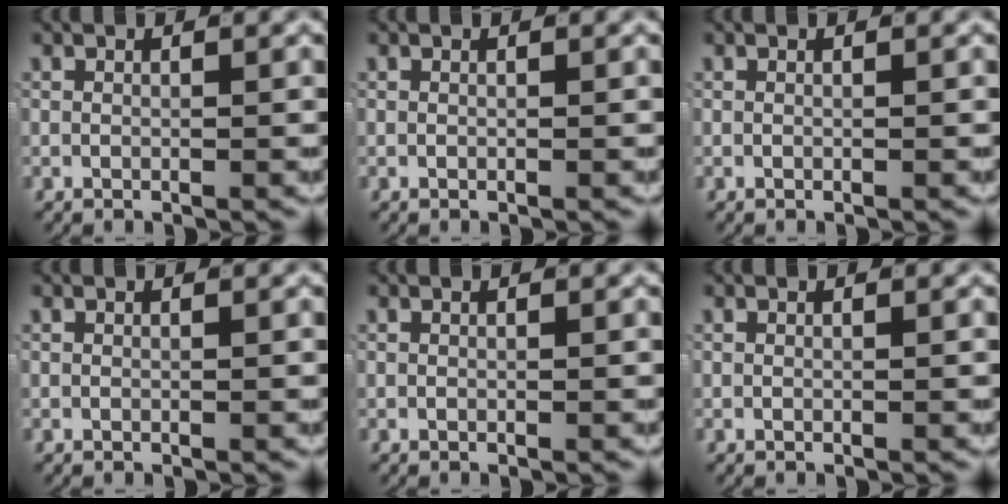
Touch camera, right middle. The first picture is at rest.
{"total": 0.0}
{"total": 0.0}
{"total": 0.0}
{"total": 0.0}
{"total": 0.0}